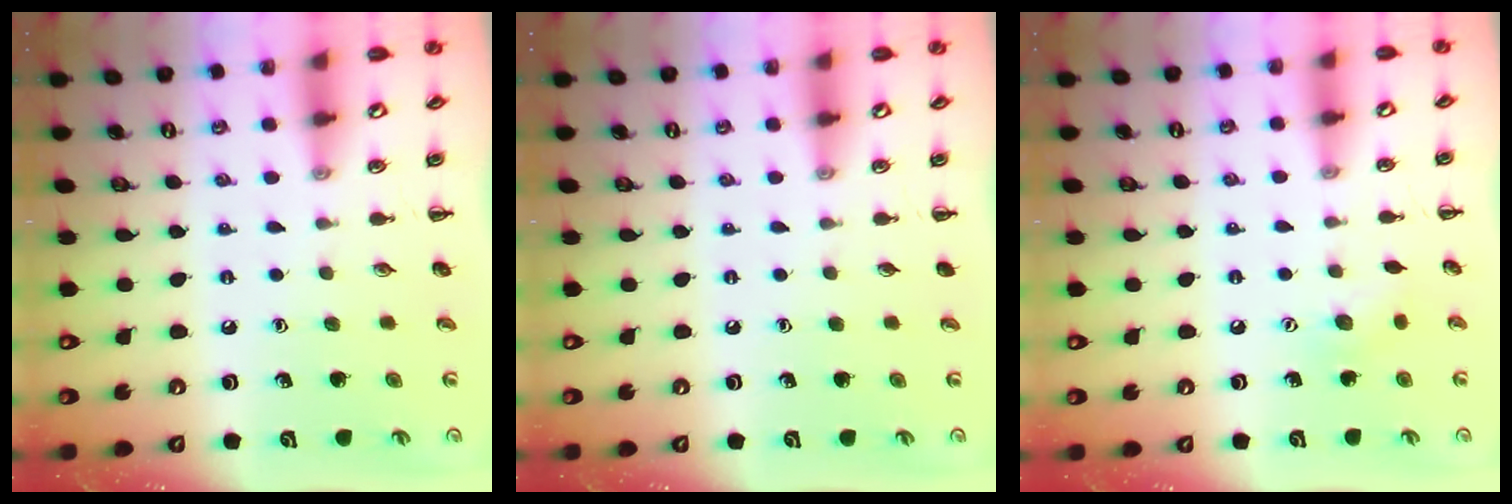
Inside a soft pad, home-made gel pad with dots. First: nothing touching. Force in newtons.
{"total": 0.0}
{"total": 6.7, "press": 6.5, "slide": 1.7}